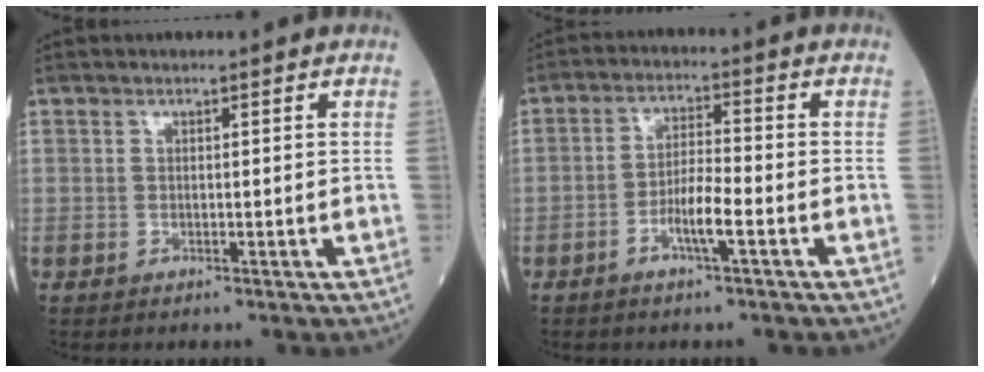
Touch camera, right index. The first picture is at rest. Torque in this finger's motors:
{"motor_torque": [0.04, -0.06, 0.07, 0.02]}